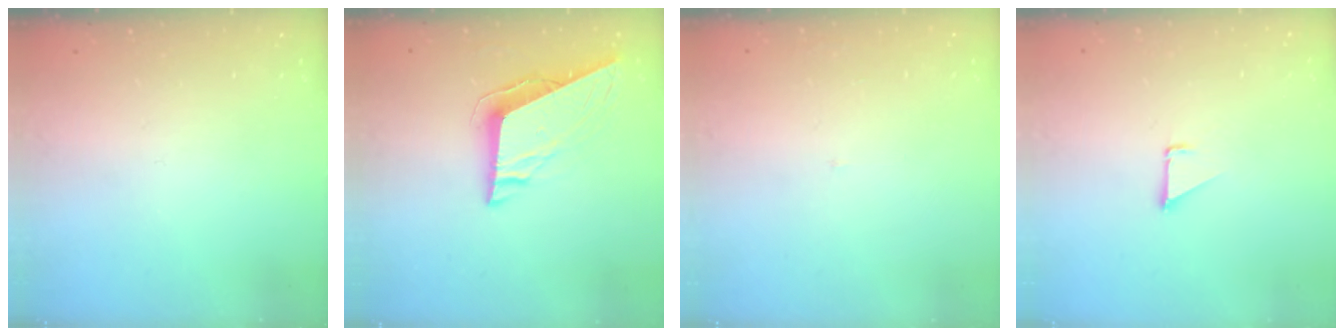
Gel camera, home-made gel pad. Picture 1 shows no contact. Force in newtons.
{"total": 8.9, "press": 8.8, "slide": 1.2}
{"total": 2.0, "press": 2.0, "slide": 0.1}
{"total": 1.1, "press": 1.1, "slide": 0.1}